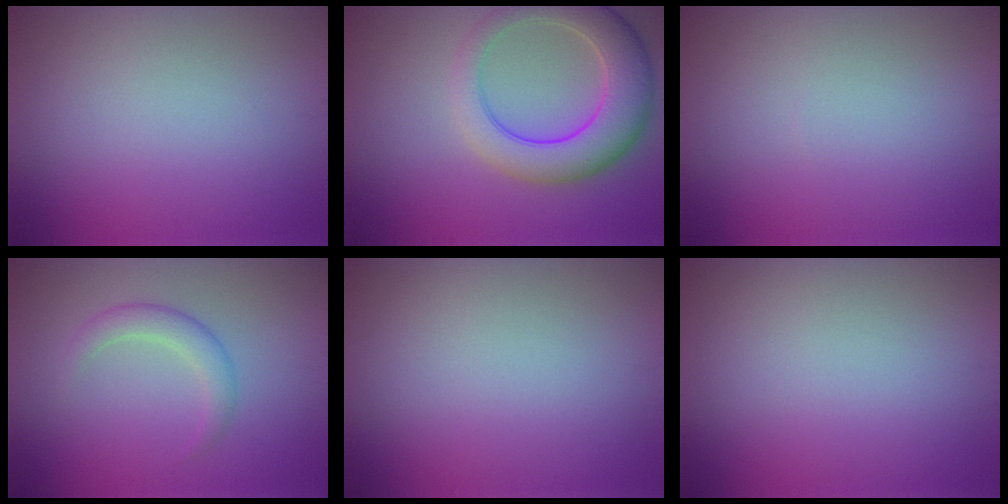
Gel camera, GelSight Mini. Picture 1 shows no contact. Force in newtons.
{"total": 7.1, "press": 7.0, "slide": 0.3}
{"total": 0.0}
{"total": 2.3, "press": 2.3, "slide": 0.2}
{"total": 0.0}
{"total": 0.0}